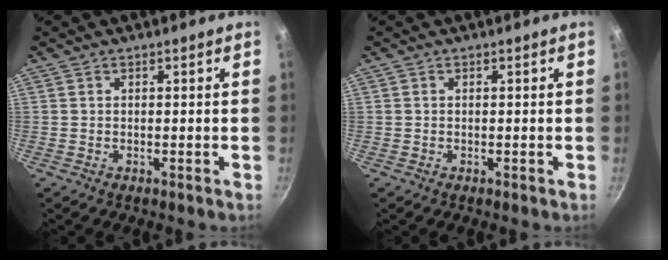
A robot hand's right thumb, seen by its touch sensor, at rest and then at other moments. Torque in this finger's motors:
{"motor_torque": [-0.22, -0.41, 0.02, -0.10, -0.03]}